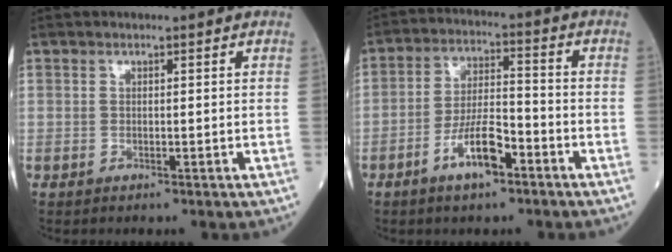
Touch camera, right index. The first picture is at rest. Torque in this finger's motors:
{"motor_torque": [0.99, -0.70, 0.58, 0.15]}